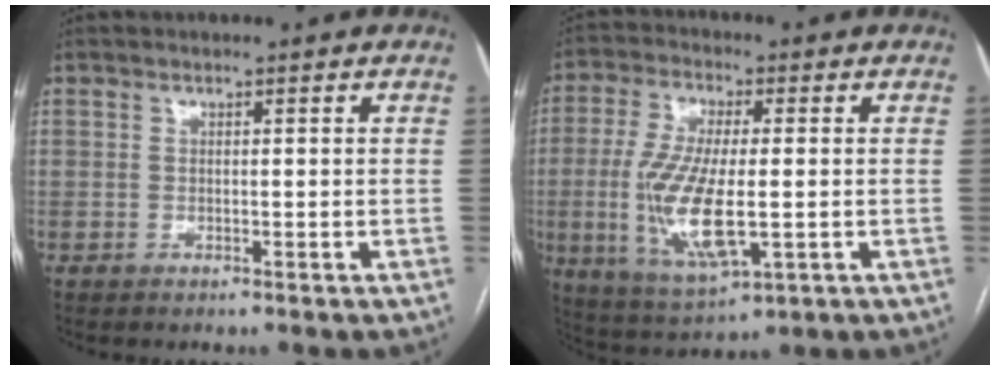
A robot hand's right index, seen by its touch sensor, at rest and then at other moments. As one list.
[{"total": 13.2, "force": [-1.8, 3.8, 12.5], "torque": [-0.264, -0.018, -0.026]}]